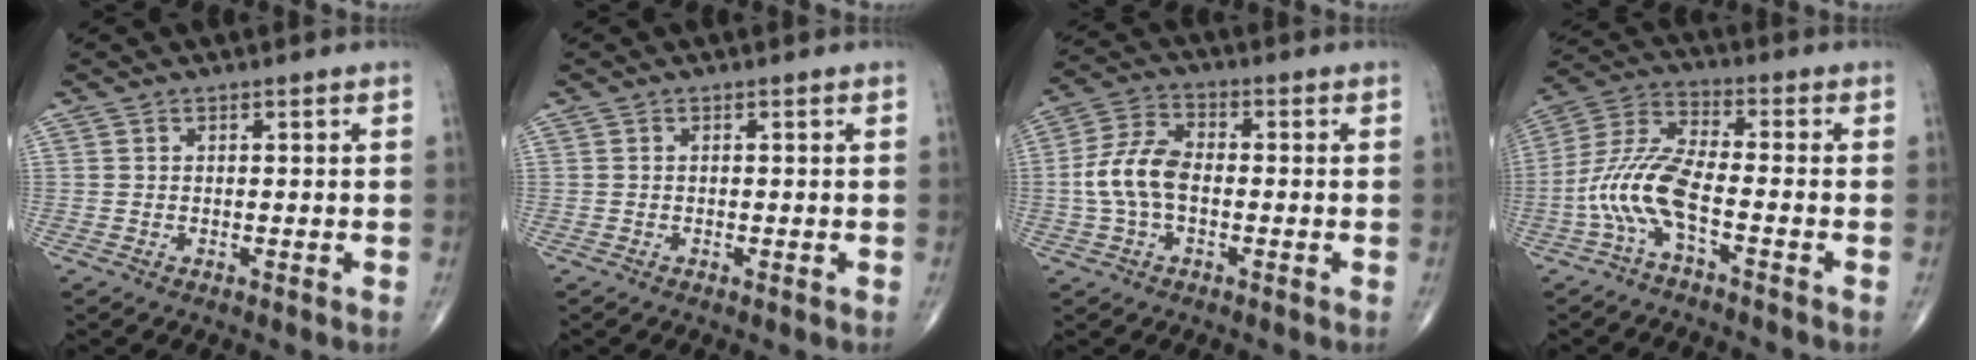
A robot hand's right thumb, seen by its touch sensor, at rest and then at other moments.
{"total": 0.0}
{"total": 9.2, "force": [-1.0, 5.4, 7.5], "torque": [-0.158, 0.026, -0.026]}
{"total": 10.2, "force": [-3.8, 2.7, 9.1], "torque": [-0.212, 0.037, -0.081]}